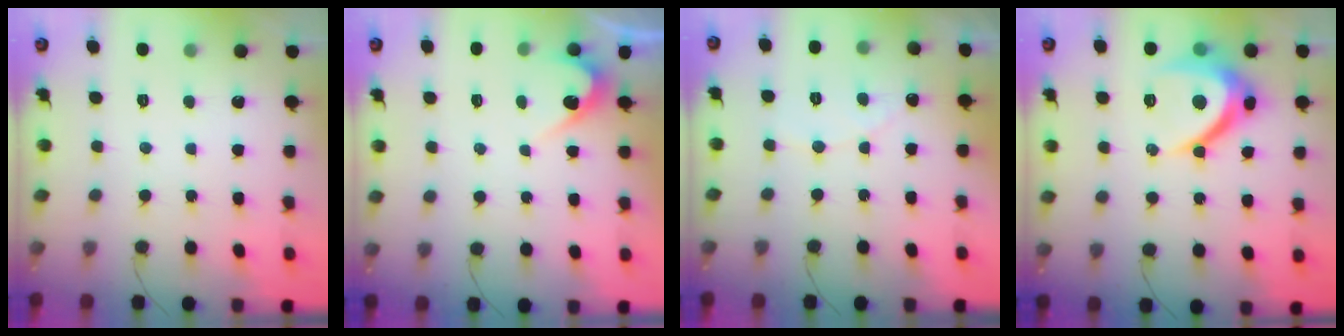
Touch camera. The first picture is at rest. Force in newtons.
{"total": 3.0, "press": 3.0, "slide": 0.3}
{"total": 4.5, "press": 4.4, "slide": 0.3}
{"total": 10.6, "press": 10.6, "slide": 0.6}